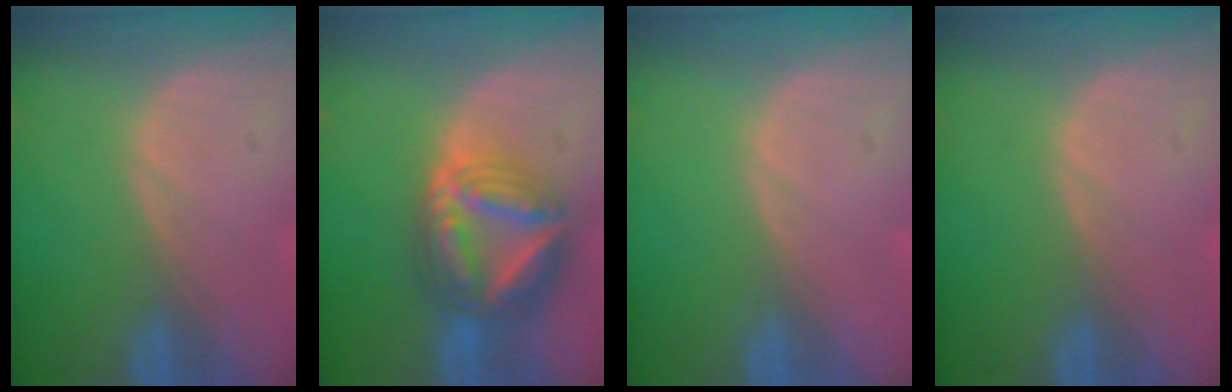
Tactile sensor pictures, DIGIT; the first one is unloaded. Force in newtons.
{"total": 9.2, "press": 9.1, "slide": 0.9}
{"total": 0.0}
{"total": 0.0}